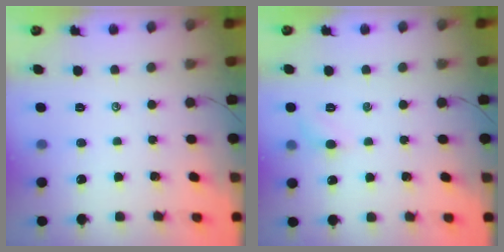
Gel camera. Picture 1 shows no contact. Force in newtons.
{"total": 5.1, "press": 4.8, "slide": 1.7}